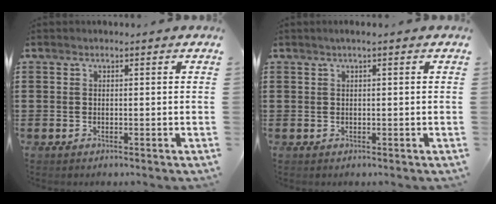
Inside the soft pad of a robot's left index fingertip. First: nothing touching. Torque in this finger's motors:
{"motor_torque": [0.10, -0.03, 0.06, -0.01]}